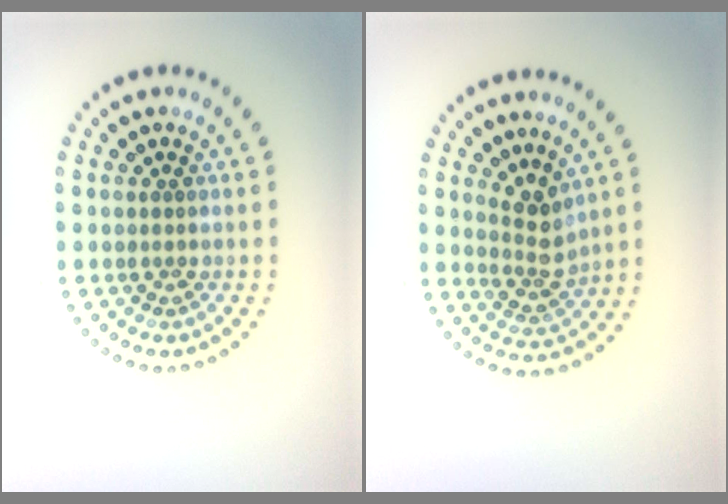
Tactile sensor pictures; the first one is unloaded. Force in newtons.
{"total": 2.7, "press": 2.0, "slide": 1.8}